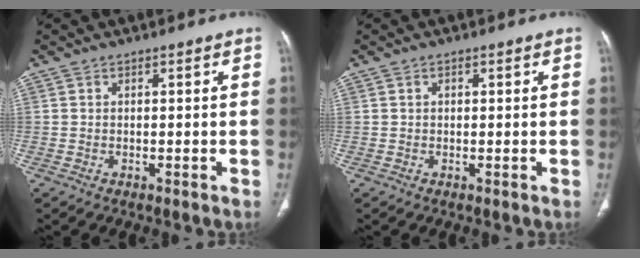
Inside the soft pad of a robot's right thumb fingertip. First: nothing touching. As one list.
[{"total": 0.6, "force": [0.2, 0.5, 0.3], "torque": [-0.001, 0.001, 0.002]}]